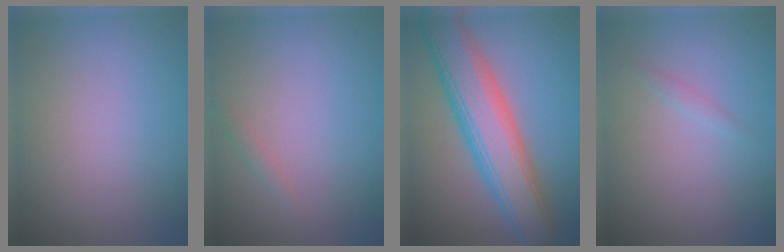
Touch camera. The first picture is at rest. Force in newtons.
{"total": 0.7, "press": 0.7, "slide": 0.1}
{"total": 8.4, "press": 8.4, "slide": 0.3}
{"total": 0.7, "press": 0.7, "slide": 0.0}